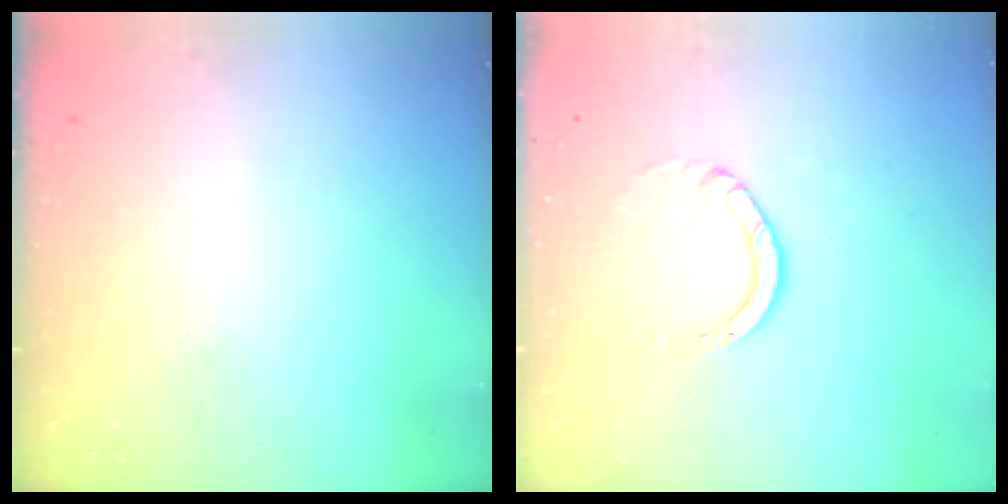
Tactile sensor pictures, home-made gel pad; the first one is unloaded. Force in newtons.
{"total": 4.0, "press": 4.0, "slide": 0.2}